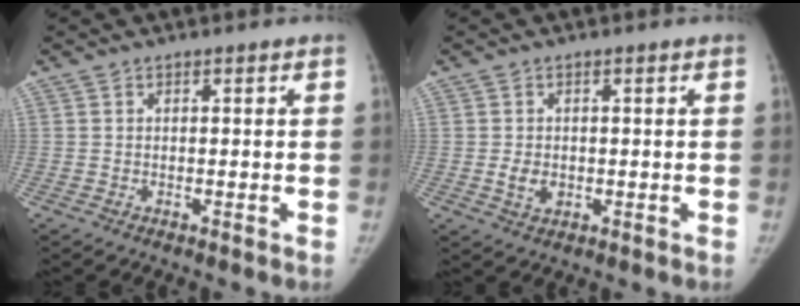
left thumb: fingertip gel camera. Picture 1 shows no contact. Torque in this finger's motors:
{"motor_torque": [0.16, 0.05, 0.57, -0.45, 0.02]}